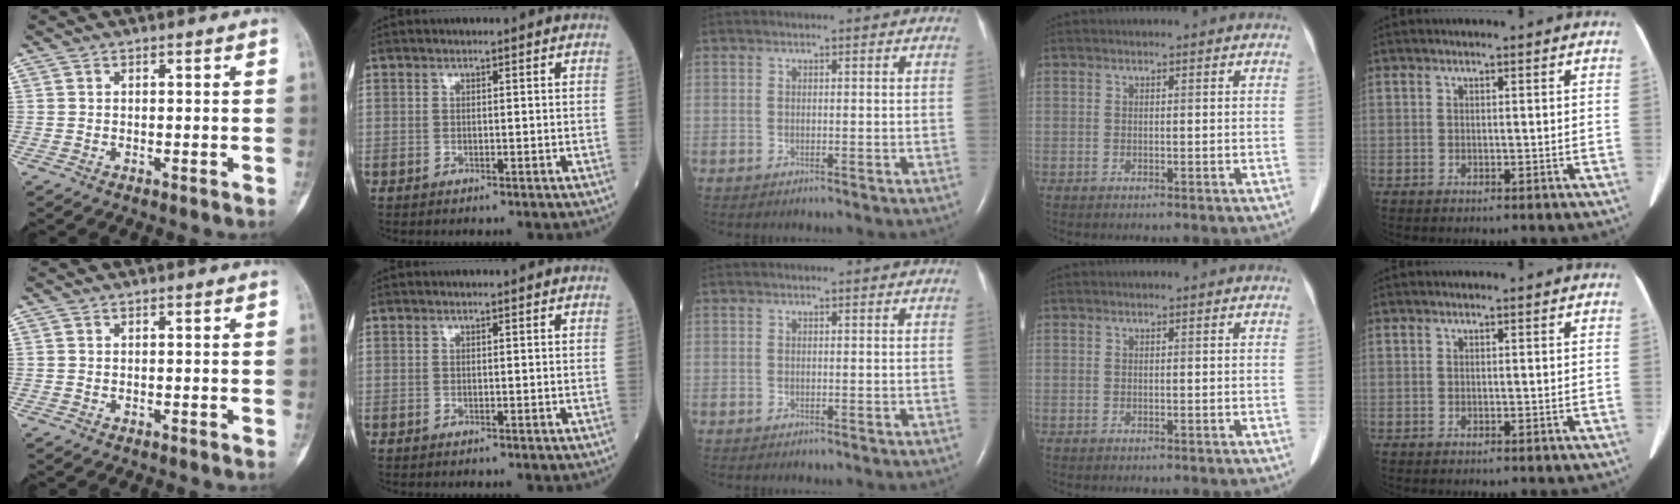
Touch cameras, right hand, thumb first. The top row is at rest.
{}